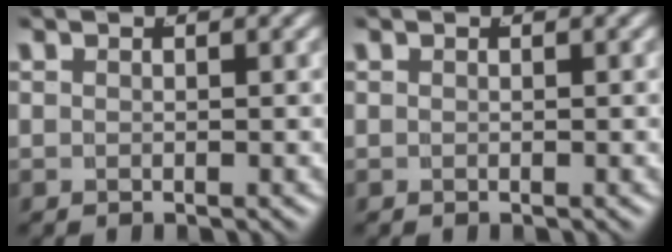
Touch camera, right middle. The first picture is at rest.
{"total": 0.0}